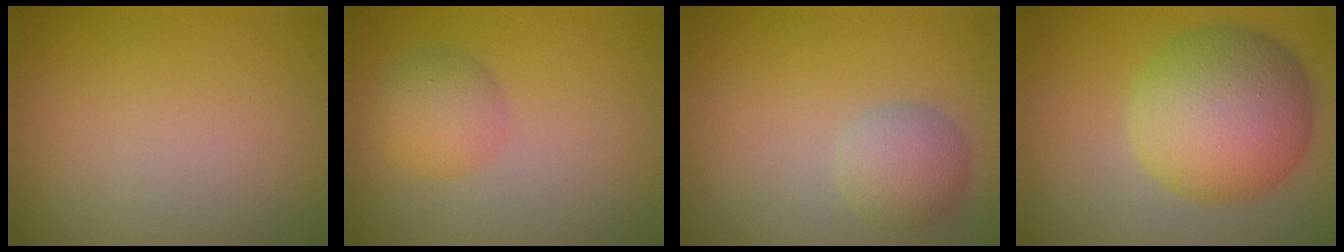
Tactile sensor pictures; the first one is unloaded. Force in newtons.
{"total": 2.9, "press": 2.9, "slide": 0.1}
{"total": 2.8, "press": 2.8, "slide": 0.1}
{"total": 9.3, "press": 9.3, "slide": 0.2}